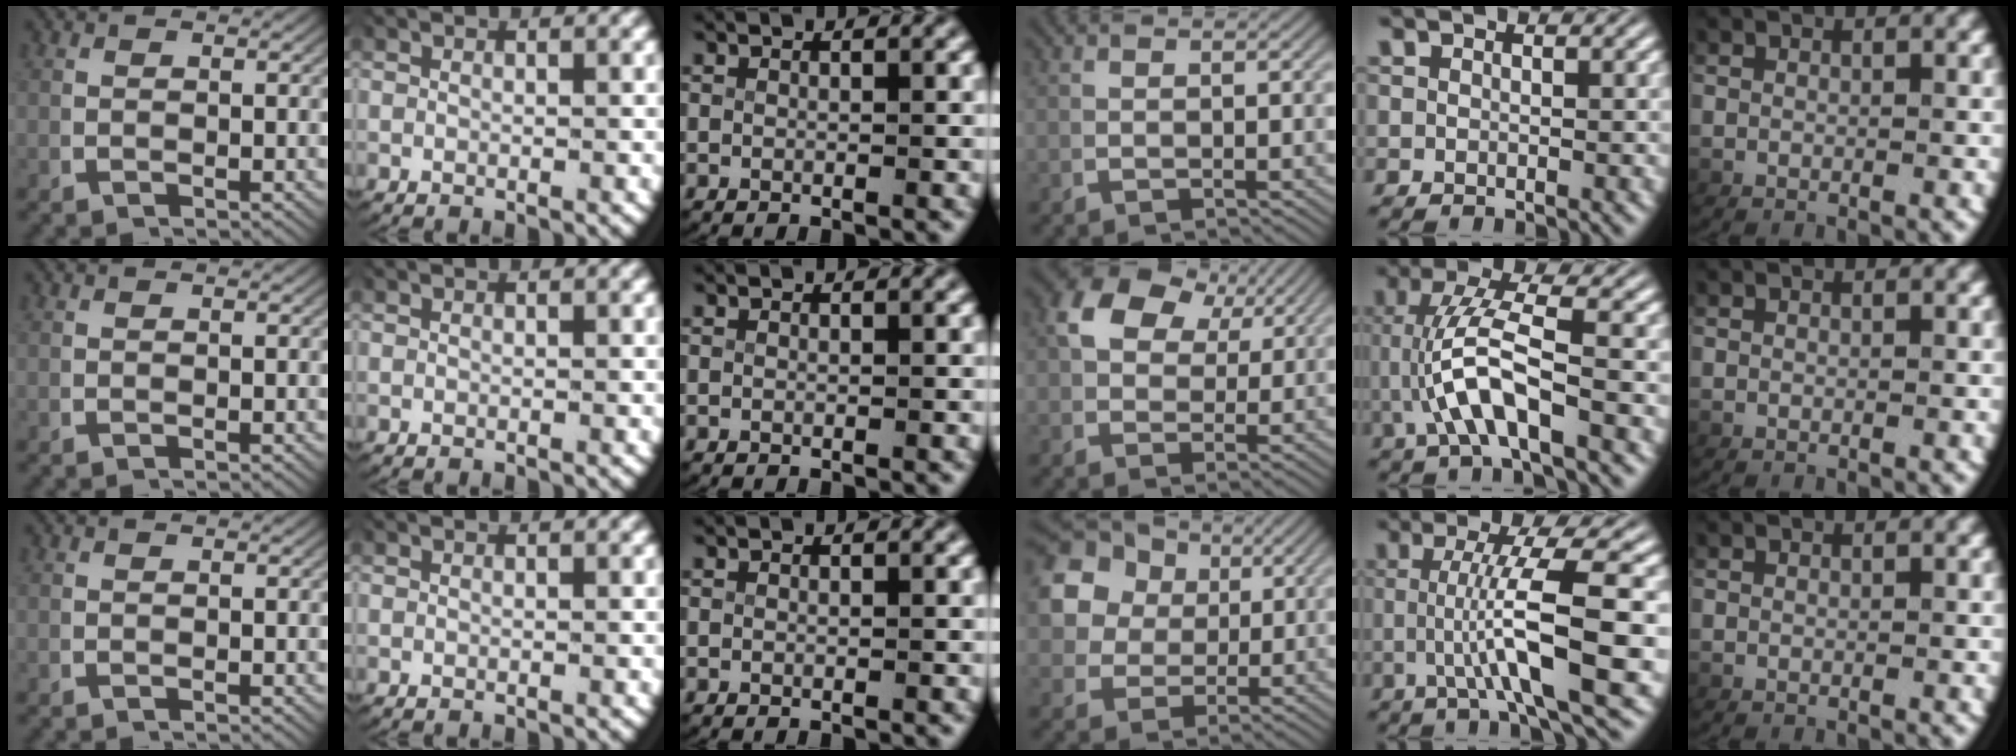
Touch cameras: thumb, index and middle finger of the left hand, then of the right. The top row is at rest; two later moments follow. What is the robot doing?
{"motion": "grasp_and_lifting", "object": "card"}